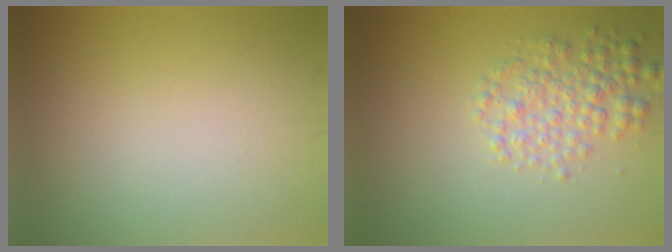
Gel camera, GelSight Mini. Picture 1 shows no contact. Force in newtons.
{"total": 3.4, "press": 3.4, "slide": 0.1}